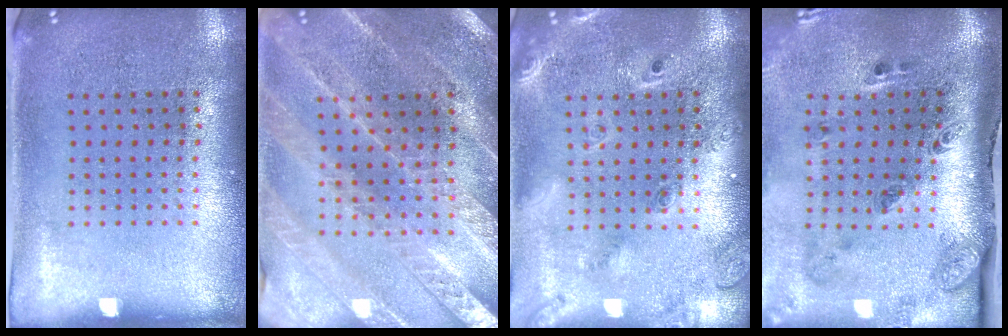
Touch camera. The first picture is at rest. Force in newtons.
{"total": 2.4, "press": 2.4, "slide": 0.4}
{"total": 2.3, "press": 1.8, "slide": 1.3}
{"total": 3.4, "press": 2.1, "slide": 2.7}